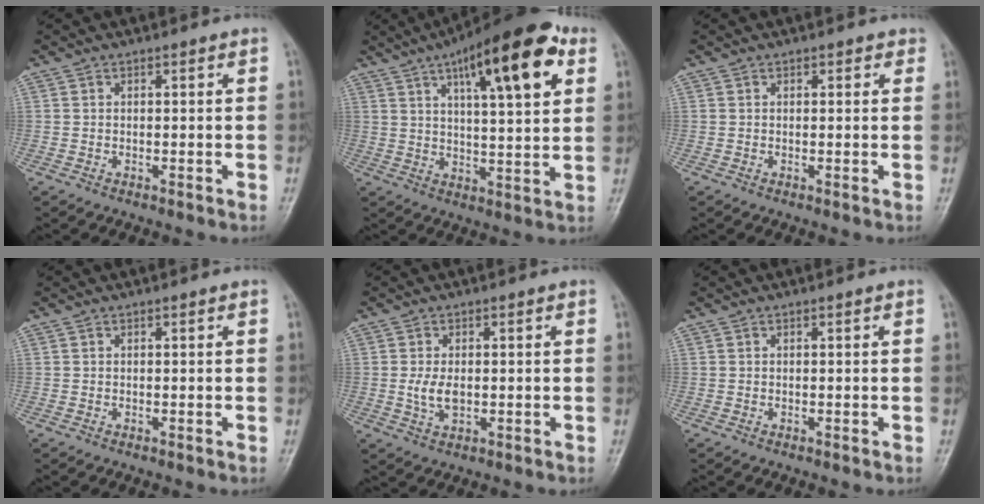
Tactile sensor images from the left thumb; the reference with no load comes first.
{"total": 19.2, "force": [8.6, 5.8, 16.1], "torque": [-0.214, -0.015, 0.125]}
{"total": 1.2, "force": [0.7, 0.8, 0.5], "torque": [0.007, -0.001, 0.003]}
{"total": 0.0}
{"total": 4.0, "force": [-0.2, 2.3, 3.2], "torque": [-0.064, -0.006, -0.002]}
{"total": 0.0}